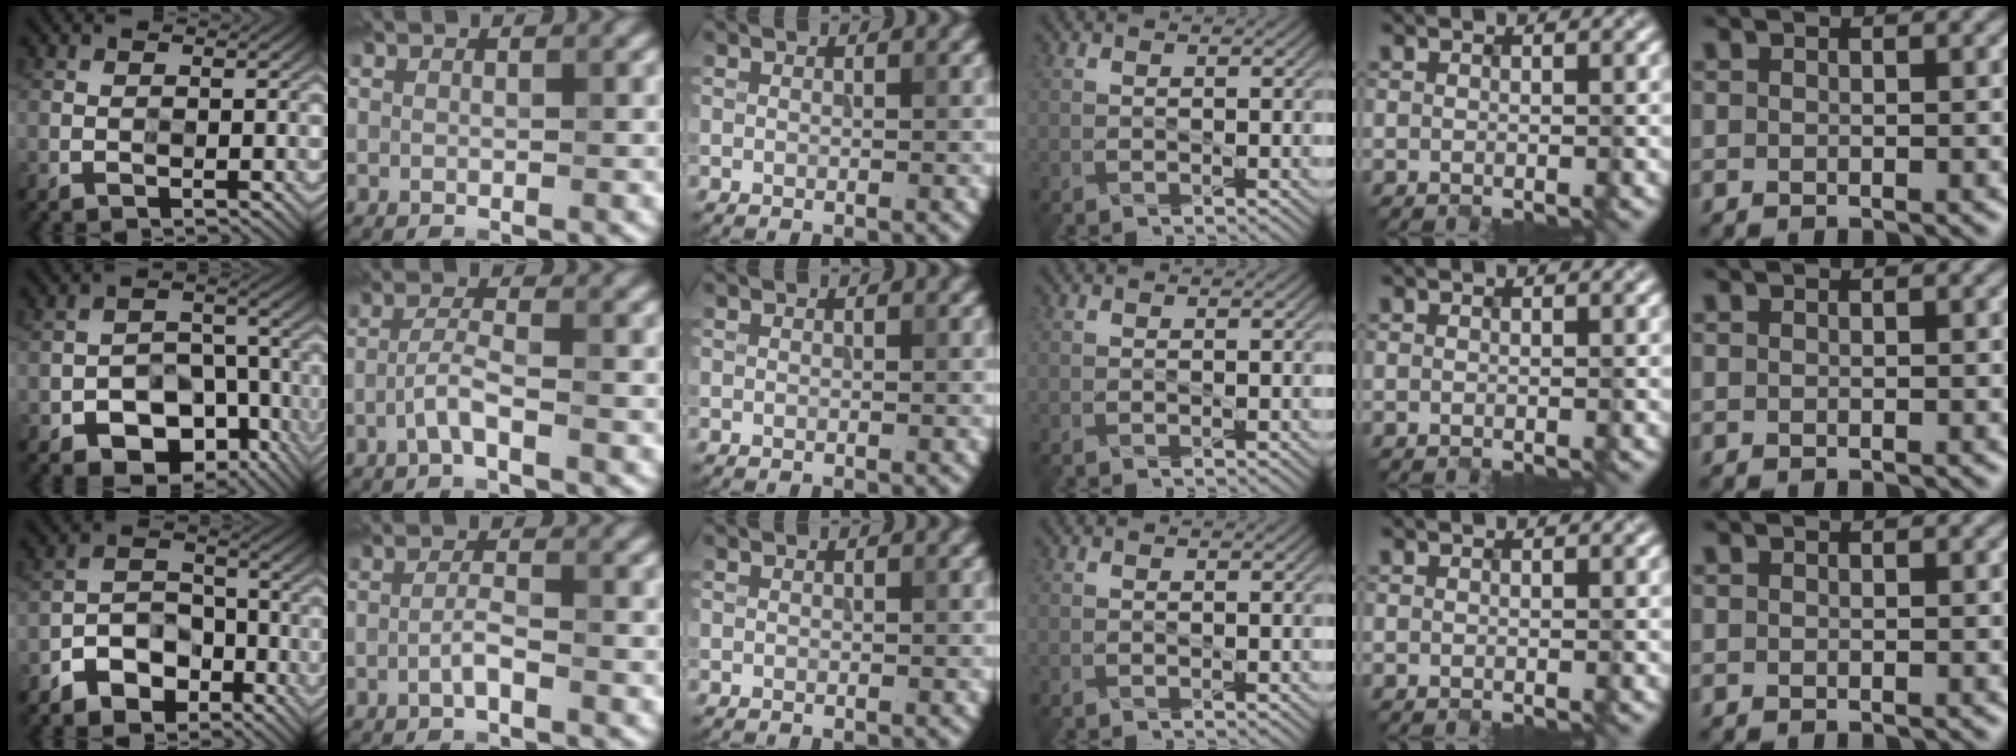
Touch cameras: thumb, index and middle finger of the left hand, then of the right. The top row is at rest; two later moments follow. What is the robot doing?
{"motion": "extract", "object": "file holder"}